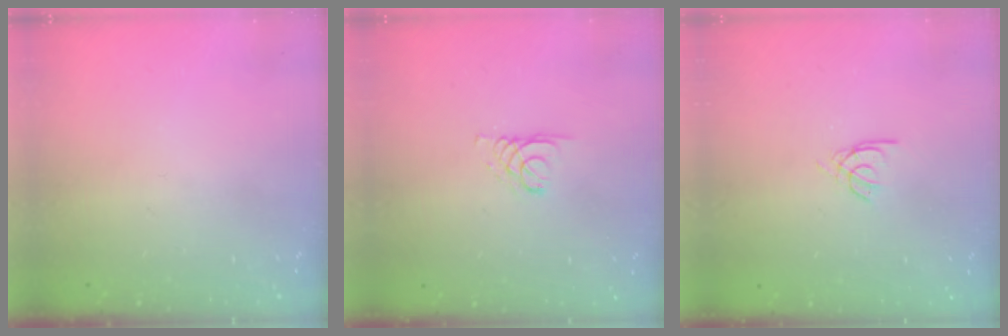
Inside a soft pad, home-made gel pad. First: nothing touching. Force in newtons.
{"total": 2.1, "press": 2.1, "slide": 0.2}
{"total": 2.2, "press": 2.2, "slide": 0.2}